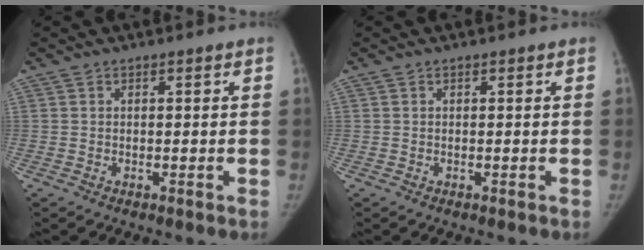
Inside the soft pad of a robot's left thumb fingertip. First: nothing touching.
{"total": 0.0}